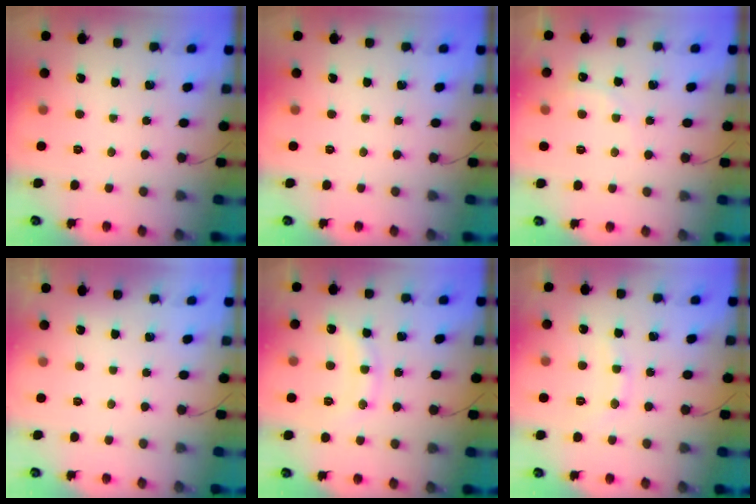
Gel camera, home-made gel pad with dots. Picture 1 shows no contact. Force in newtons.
{"total": 0.0}
{"total": 6.8, "press": 6.7, "slide": 1.2}
{"total": 2.9, "press": 2.9, "slide": 0.1}
{"total": 11.5, "press": 11.5, "slide": 0.5}
{"total": 6.9, "press": 6.7, "slide": 1.4}